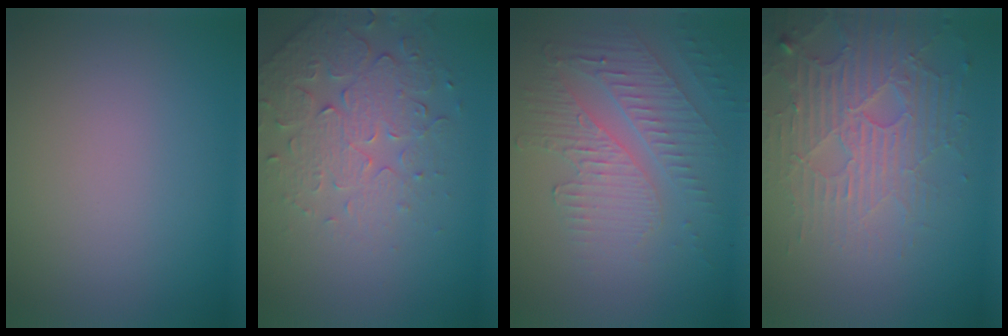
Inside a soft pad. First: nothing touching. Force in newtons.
{"total": 5.1, "press": 3.7, "slide": 3.5}
{"total": 5.0, "press": 3.4, "slide": 3.6}
{"total": 4.2, "press": 4.2, "slide": 0.7}